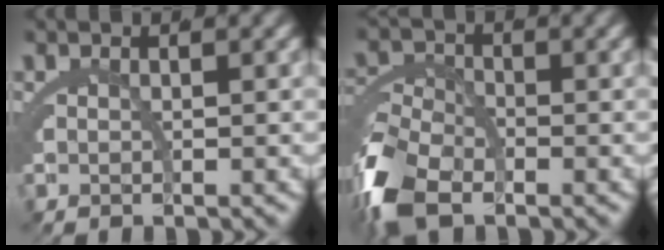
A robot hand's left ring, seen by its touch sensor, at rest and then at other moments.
{"total": 5.0, "force": [-2.6, 2.9, 3.1], "torque": [-0.072, -0.019, -0.036]}